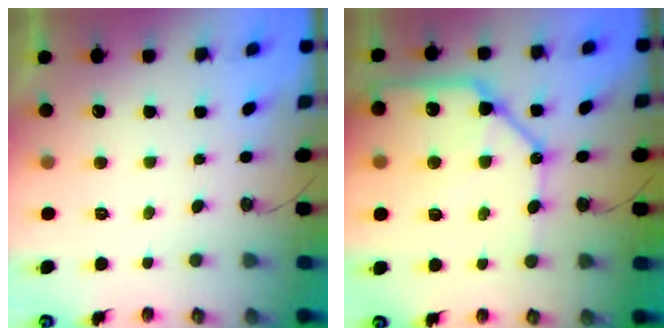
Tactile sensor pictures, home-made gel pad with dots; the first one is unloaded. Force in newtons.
{"total": 19.0, "press": 18.9, "slide": 2.5}